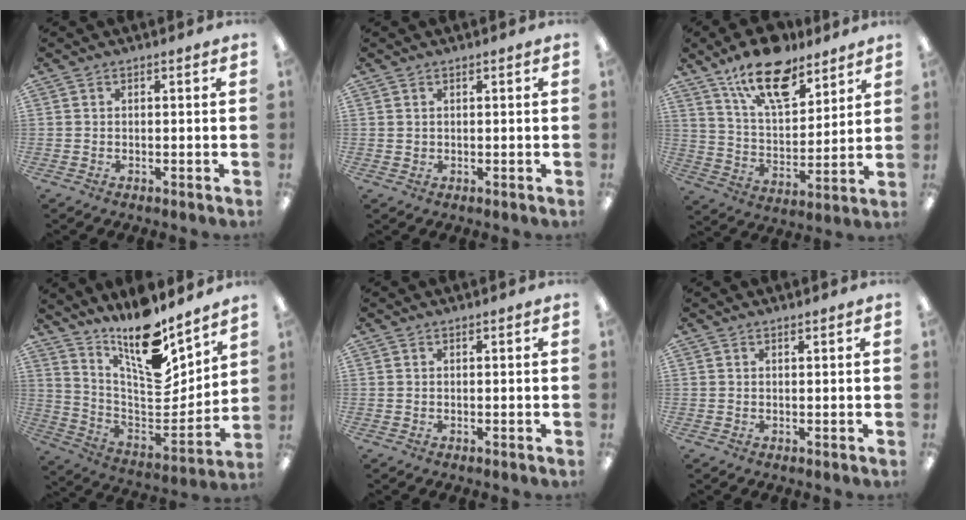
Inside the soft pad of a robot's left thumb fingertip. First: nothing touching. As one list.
[{"total": 0.8, "force": [0.5, 0.6, 0.1], "torque": [-0.003, 0.002, 0.010]}, {"total": 17.0, "force": [12.2, 7.2, 9.3], "torque": [-0.163, -0.061, 0.215]}, {"total": 17.4, "force": [13.6, 4.7, 9.8], "torque": [-0.160, -0.126, 0.234]}, {"total": 0.0}, {"total": 0.5, "force": [0.5, 0.1, 0.2], "torque": [-0.004, 0.001, 0.009]}]